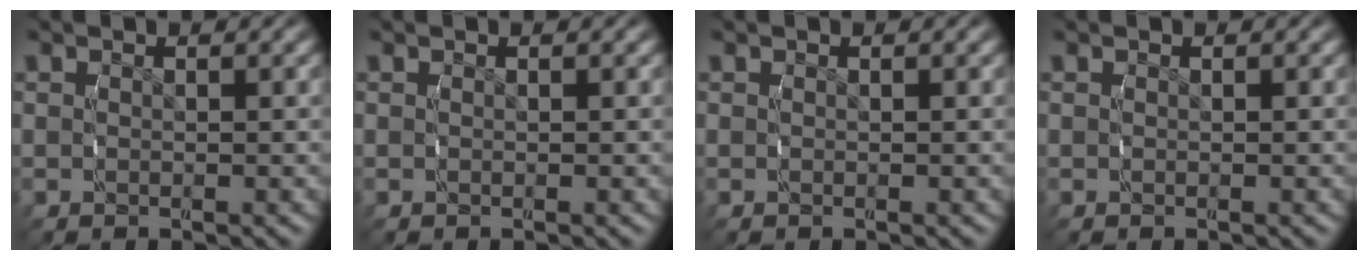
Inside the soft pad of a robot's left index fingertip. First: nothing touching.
{"total": 0.0}
{"total": 0.0}
{"total": 0.0}